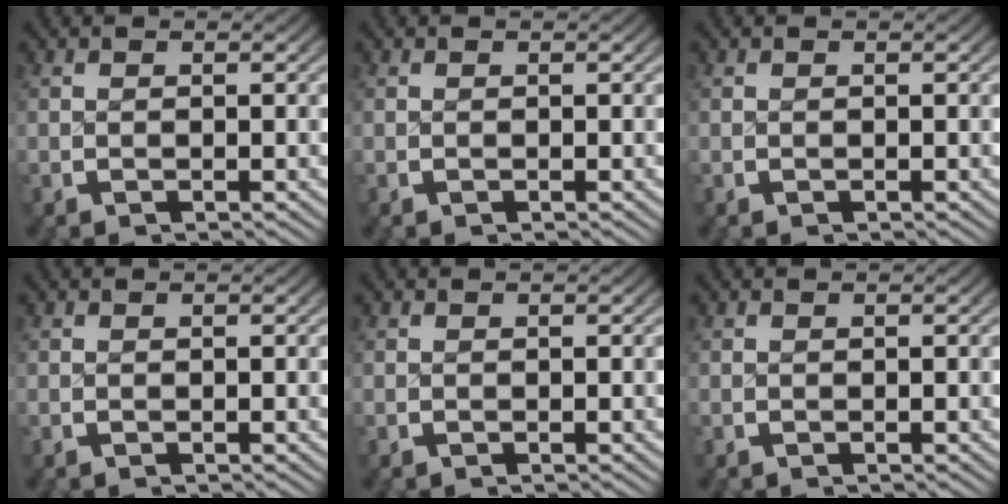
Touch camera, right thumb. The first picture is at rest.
{"total": 0.0}
{"total": 0.0}
{"total": 0.0}
{"total": 0.0}
{"total": 0.0}